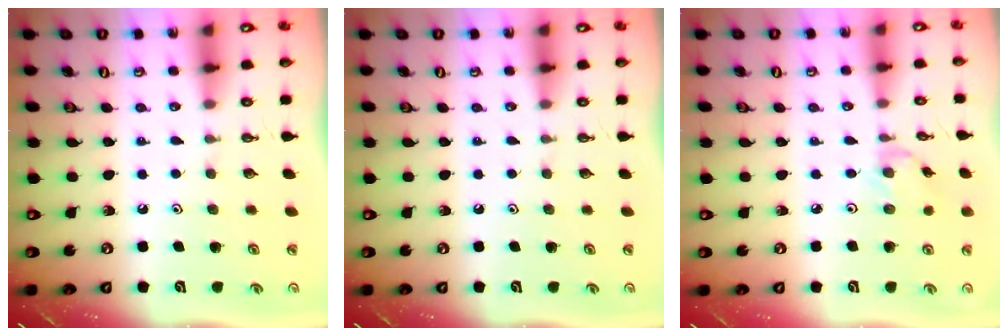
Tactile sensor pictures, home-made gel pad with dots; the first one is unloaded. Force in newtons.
{"total": 0.0}
{"total": 1.1, "press": 1.1, "slide": 0.3}